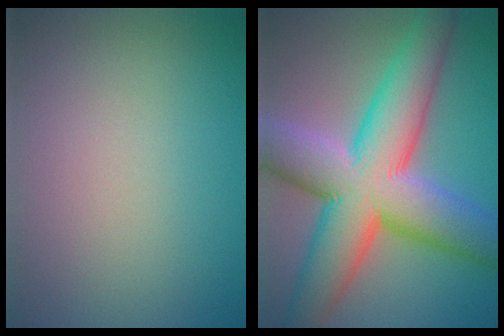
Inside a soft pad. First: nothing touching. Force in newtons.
{"total": 13.5, "press": 13.5, "slide": 0.6}